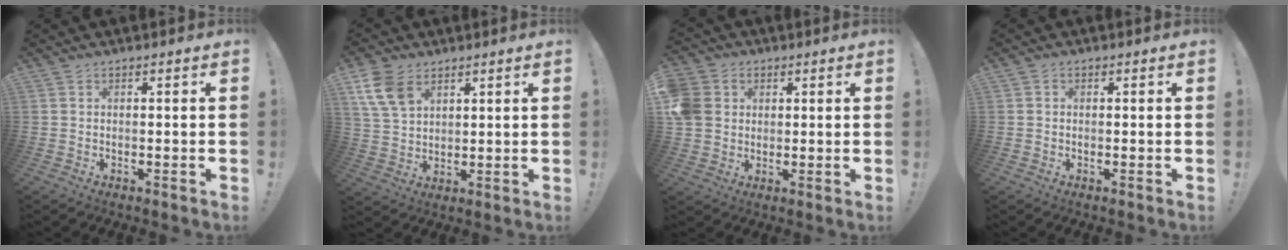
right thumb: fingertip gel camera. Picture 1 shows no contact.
{"total": 10.7, "force": [5.8, 7.1, 5.6], "torque": [-0.113, -0.016, 0.118]}
{"total": 8.2, "force": [1.7, 7.3, 3.3], "torque": [-0.072, -0.002, 0.034]}
{"total": 0.6, "force": [-0.2, 0.5, 0.2], "torque": [-0.007, 0.003, -0.003]}